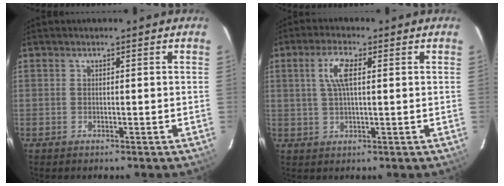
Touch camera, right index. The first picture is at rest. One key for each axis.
{"total": 5.3, "fx": 1.5, "fy": 1.6, "fz": 4.8, "tx": -0.096, "ty": 0.008, "tz": 0.029}